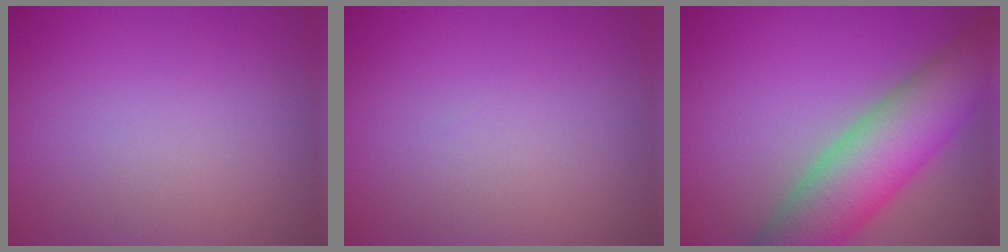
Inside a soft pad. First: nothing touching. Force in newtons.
{"total": 0.0}
{"total": 9.8, "press": 9.8, "slide": 0.5}